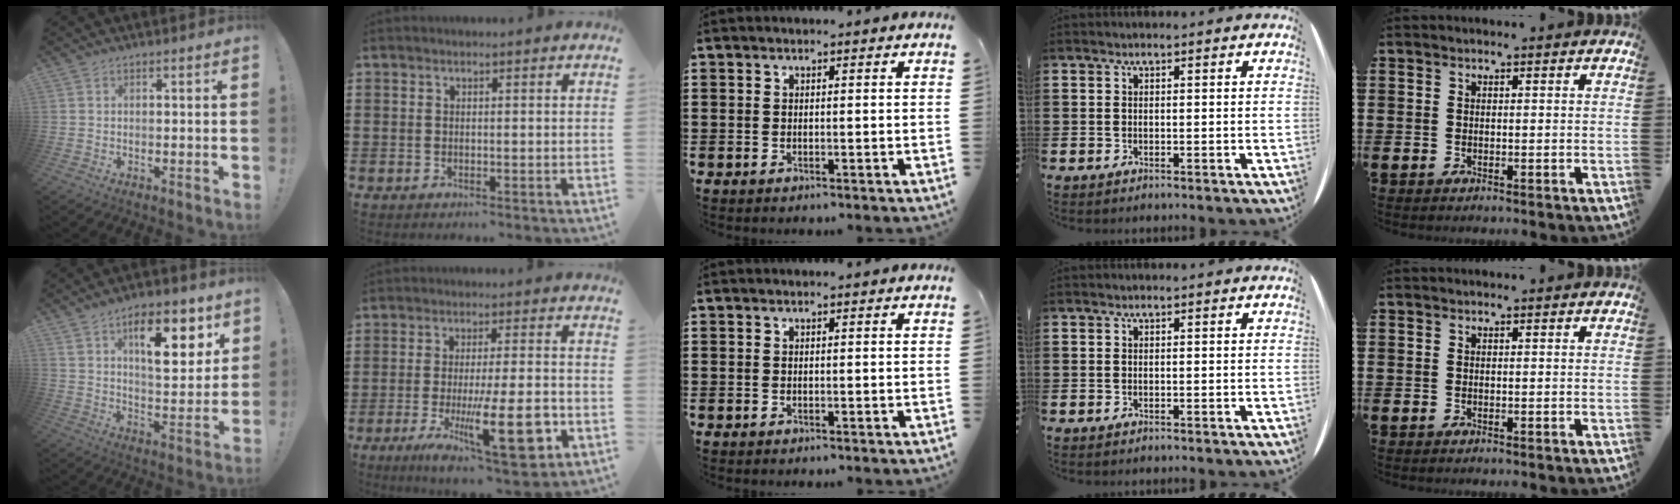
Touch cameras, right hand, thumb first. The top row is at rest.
{"thumb": {"total": 15.3, "force": [8.1, 6.4, 11.3], "torque": [-0.150, -0.034, 0.130]}, "index": {"total": 15.4, "force": [-4.5, 4.3, 14.0], "torque": [-0.229, -0.017, -0.066]}}